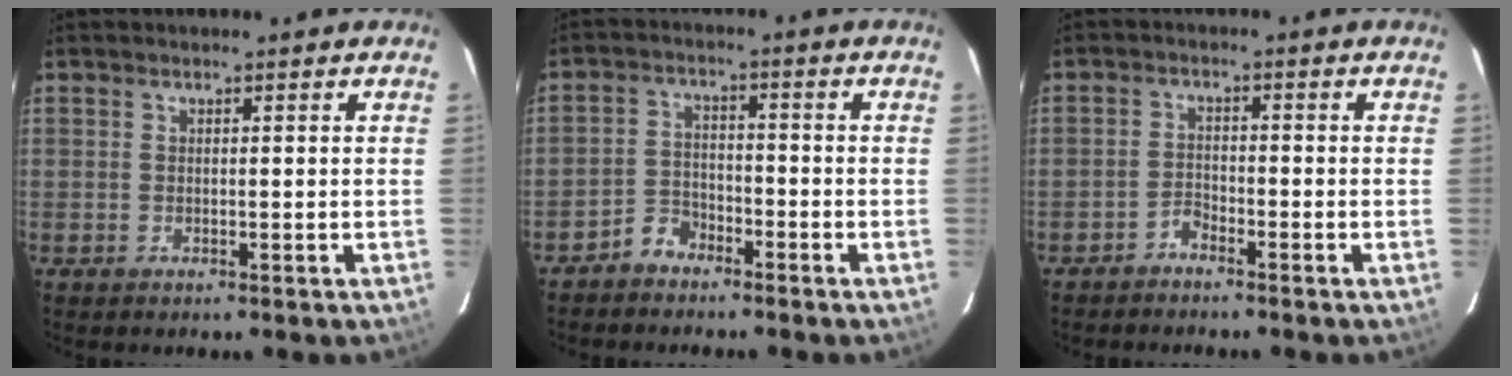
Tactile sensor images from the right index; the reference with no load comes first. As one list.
[{"total": 4.2, "force": [-3.6, 2.2, 0.6], "torque": [-0.019, 0.013, -0.066]}, {"total": 2.1, "force": [-1.9, 0.6, 0.4], "torque": [-0.012, 0.004, -0.037]}]